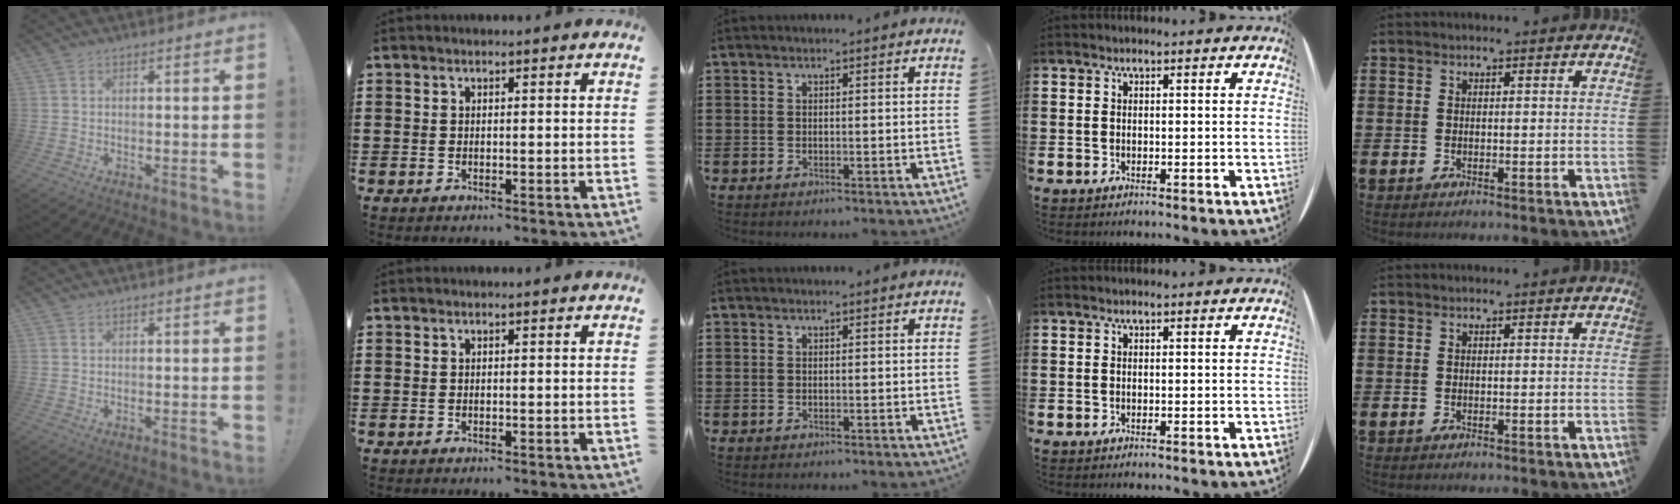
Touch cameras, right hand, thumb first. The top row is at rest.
{}